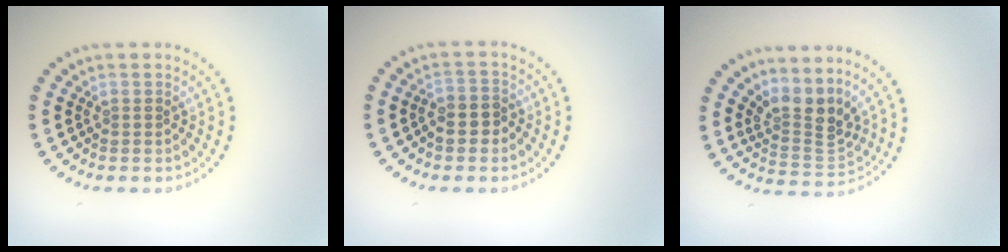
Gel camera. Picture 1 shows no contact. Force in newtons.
{"total": 1.7, "press": 1.6, "slide": 0.8}
{"total": 3.4, "press": 2.4, "slide": 2.5}